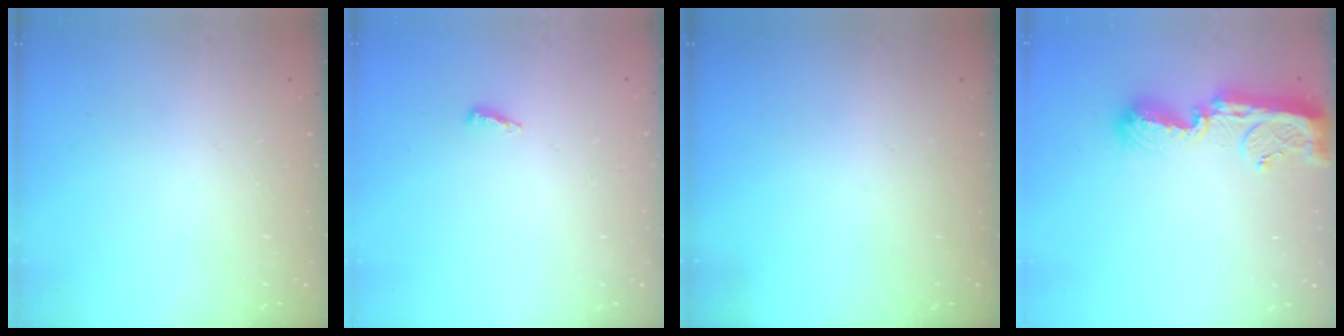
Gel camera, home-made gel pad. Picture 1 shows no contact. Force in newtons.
{"total": 3.7, "press": 3.6, "slide": 0.4}
{"total": 0.0}
{"total": 11.2, "press": 11.2, "slide": 1.0}